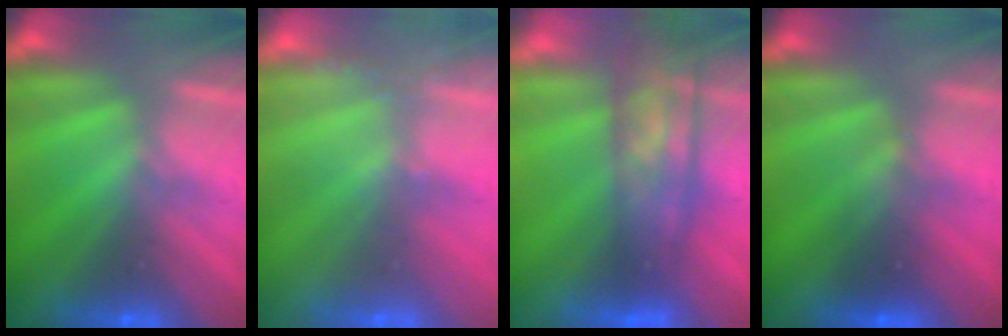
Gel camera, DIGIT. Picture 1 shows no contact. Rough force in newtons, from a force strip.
{"total": 2.4}
{"total": 7.3}
{"total": 2.7}